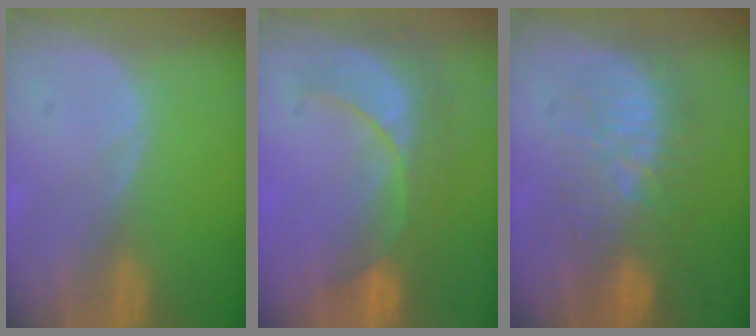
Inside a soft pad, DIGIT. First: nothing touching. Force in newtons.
{"total": 8.1, "press": 8.0, "slide": 1.0}
{"total": 9.1, "press": 8.8, "slide": 2.3}